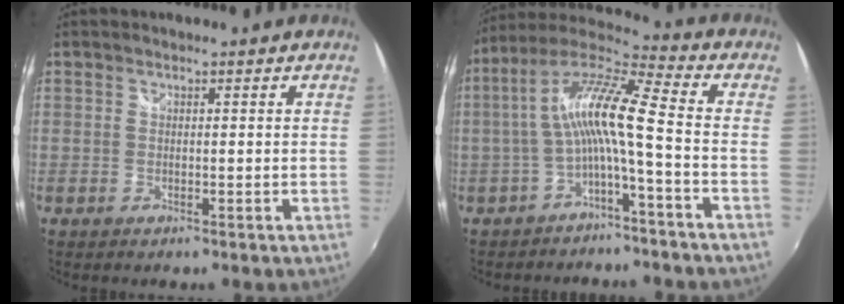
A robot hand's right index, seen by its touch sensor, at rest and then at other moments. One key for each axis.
{"total": 11.6, "fx": -2.4, "fy": 0.6, "fz": 11.3, "tx": -0.225, "ty": 0.018, "tz": -0.048}